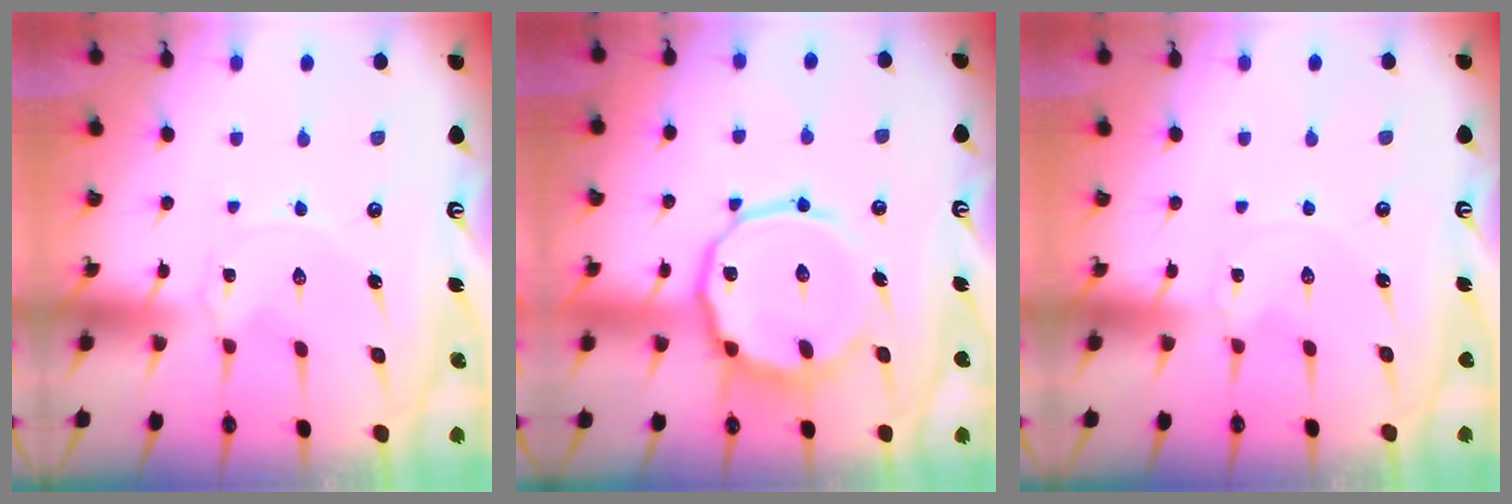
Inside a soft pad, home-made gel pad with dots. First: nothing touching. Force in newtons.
{"total": 13.6, "press": 13.6, "slide": 1.3}
{"total": 1.5, "press": 1.4, "slide": 0.2}